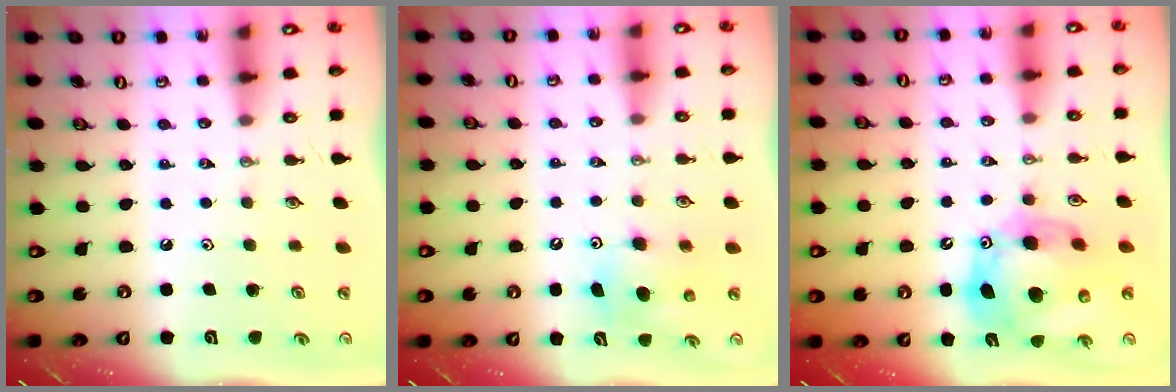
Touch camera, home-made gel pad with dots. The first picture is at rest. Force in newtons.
{"total": 7.5, "press": 7.4, "slide": 1.3}
{"total": 17.3, "press": 17.1, "slide": 2.9}